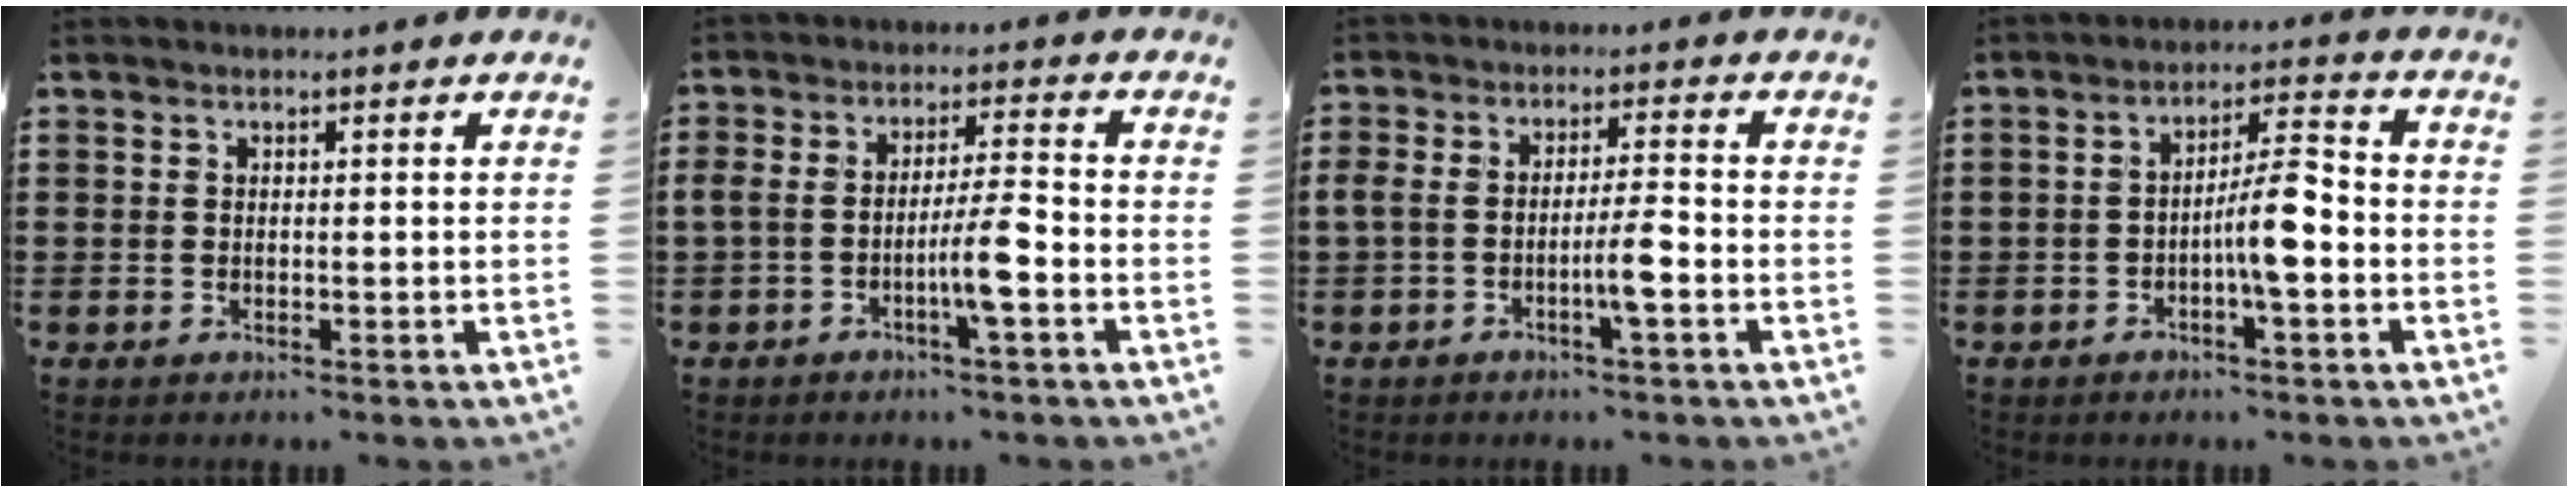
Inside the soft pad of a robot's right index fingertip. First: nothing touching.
{"total": 6.6, "force": [-2.5, 0.9, 6.0], "torque": [-0.116, -0.002, -0.051]}
{"total": 5.5, "force": [-2.0, 1.0, 5.1], "torque": [-0.094, 0.002, -0.039]}
{"total": 7.2, "force": [-2.0, 1.5, 6.7], "torque": [-0.115, 0.009, -0.037]}